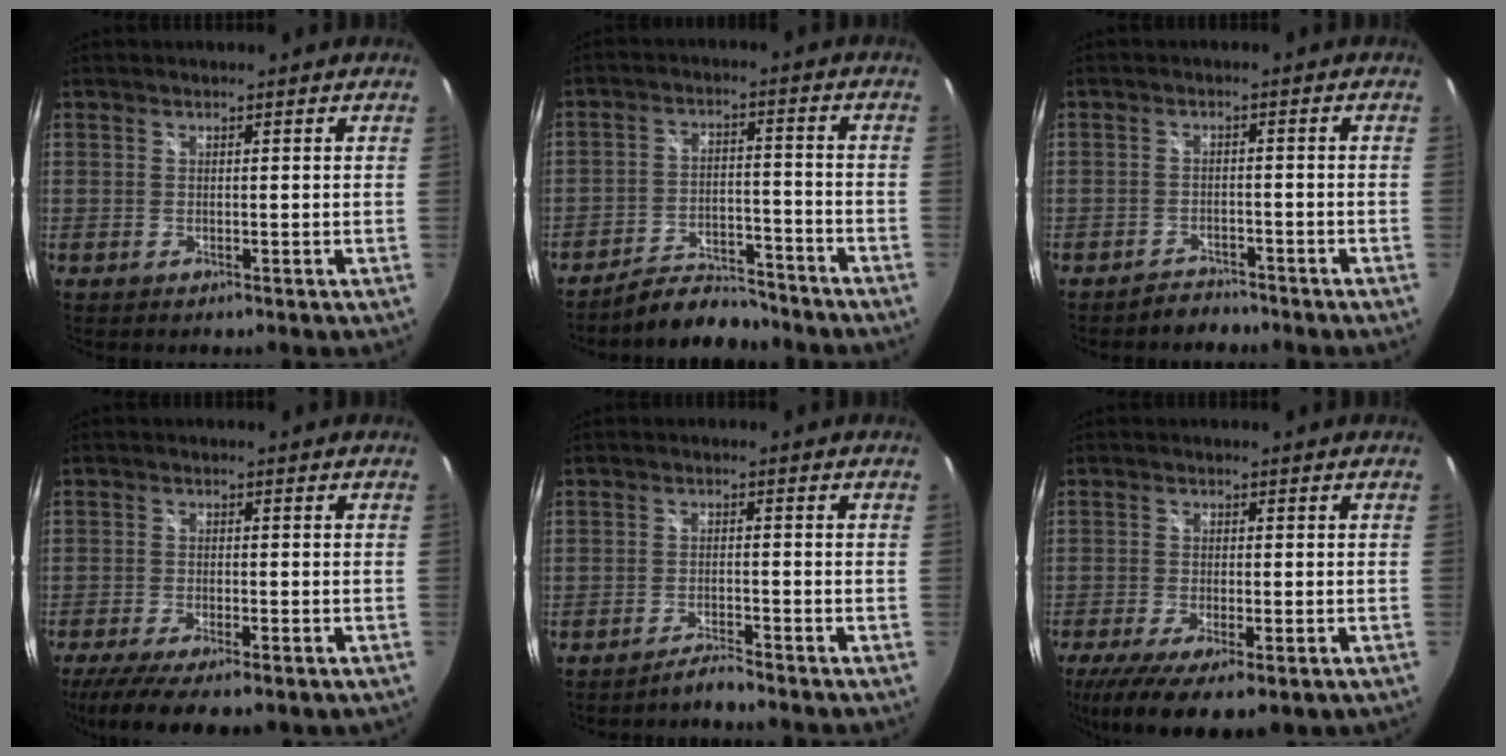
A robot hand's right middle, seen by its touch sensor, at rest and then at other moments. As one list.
[{"total": 9.5, "force": [-9.0, 2.4, 1.9], "torque": [-0.050, 0.013, -0.135]}, {"total": 3.2, "force": [-3.0, 1.1, 0.0], "torque": [-0.010, 0.003, -0.049]}, {"total": 10.8, "force": [-7.4, 2.9, 7.2], "torque": [-0.154, -0.043, -0.120]}, {"total": 2.6, "force": [-2.6, -0.4, 0.5], "torque": [-0.022, -0.001, -0.050]}, {"total": 11.9, "force": [-6.5, 4.1, 9.1], "torque": [-0.186, -0.052, -0.100]}]